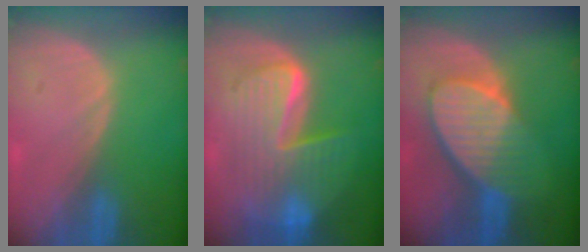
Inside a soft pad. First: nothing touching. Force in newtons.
{"total": 10.4, "press": 10.4, "slide": 1.0}
{"total": 8.9, "press": 8.0, "slide": 3.8}